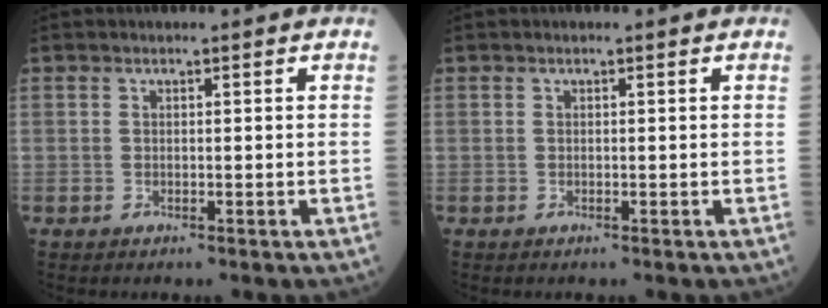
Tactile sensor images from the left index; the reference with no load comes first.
{"total": 0.0}